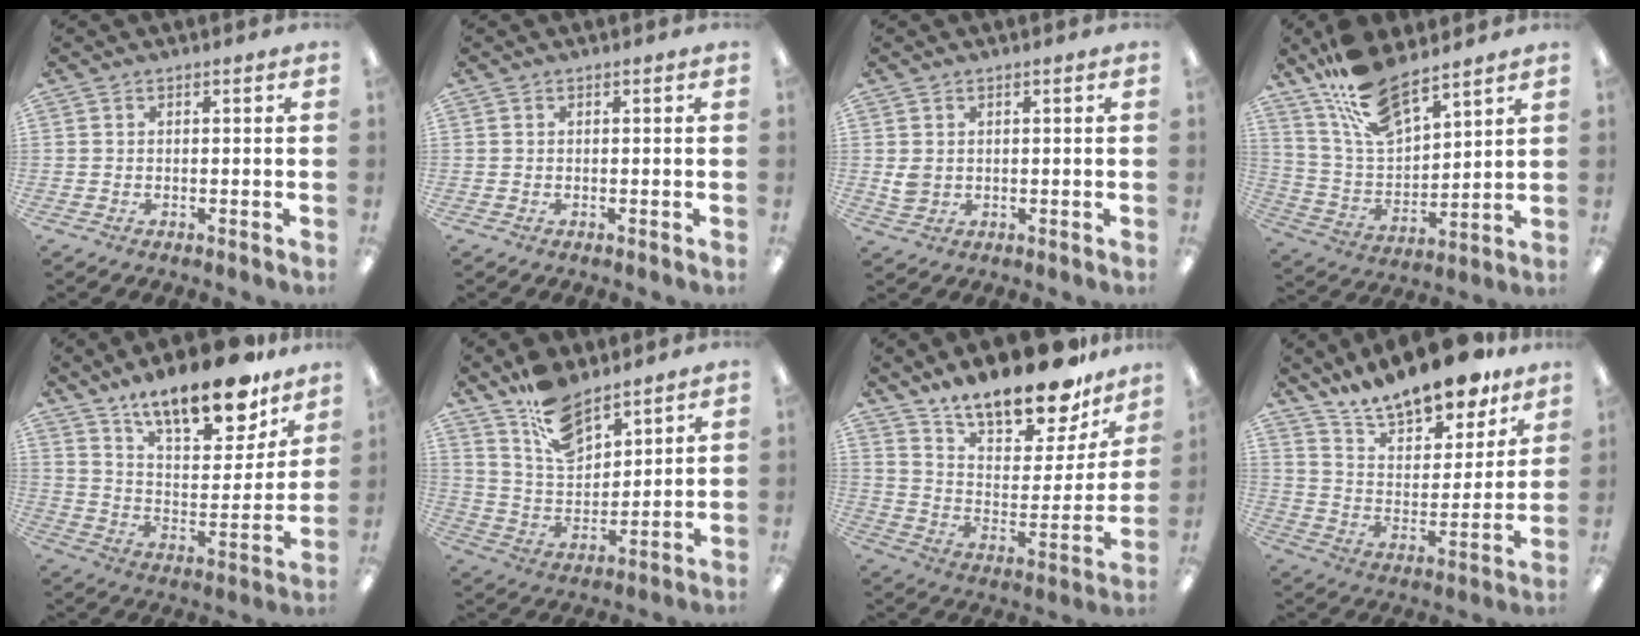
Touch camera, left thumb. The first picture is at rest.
{"total": 0.0}
{"total": 2.8, "force": [0.9, 2.2, 1.5], "torque": [-0.021, 0.000, 0.016]}
{"total": 15.6, "force": [12.1, 5.7, 8.0], "torque": [-0.176, -0.057, 0.222]}
{"total": 20.4, "force": [15.4, 7.4, 11.2], "torque": [-0.174, -0.099, 0.261]}
{"total": 12.8, "force": [9.6, 6.1, 5.9], "torque": [-0.114, -0.054, 0.180]}
{"total": 20.3, "force": [17.2, 6.3, 8.9], "torque": [-0.149, -0.116, 0.297]}
{"total": 16.5, "force": [14.5, 4.7, 6.2], "torque": [-0.113, -0.108, 0.252]}